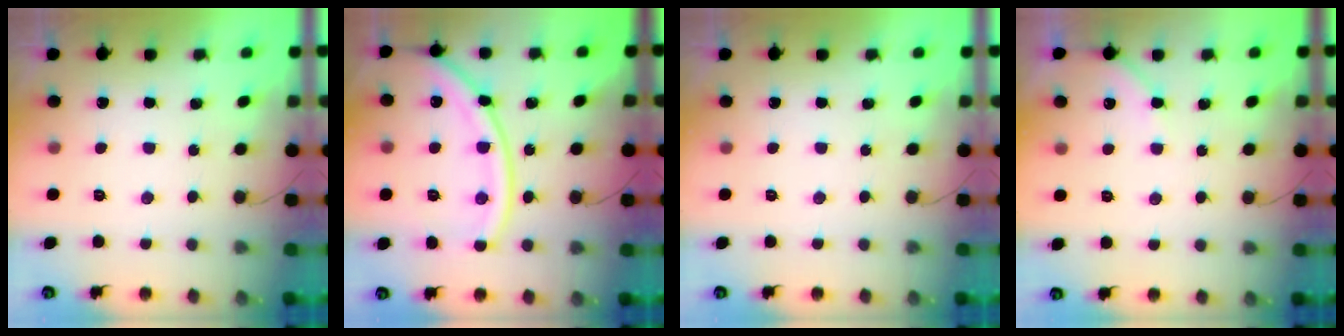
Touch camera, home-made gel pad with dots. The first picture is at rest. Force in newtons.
{"total": 15.7, "press": 15.6, "slide": 2.0}
{"total": 0.0}
{"total": 3.7, "press": 3.7, "slide": 0.6}